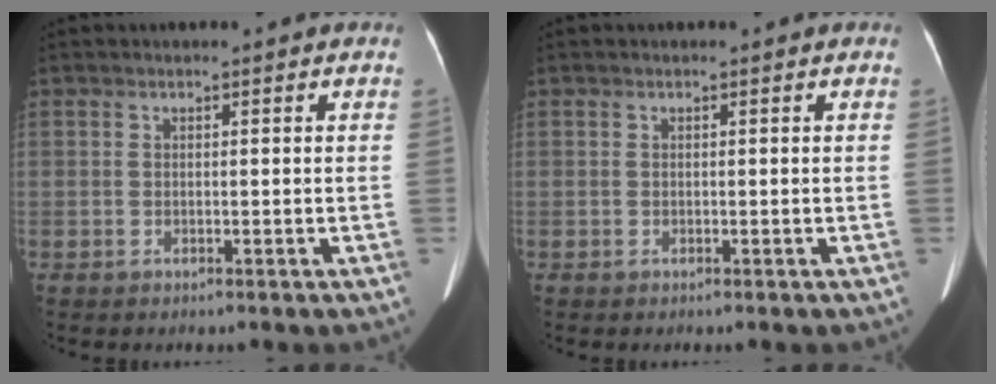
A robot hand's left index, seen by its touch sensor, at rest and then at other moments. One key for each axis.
{"total": 0.0}